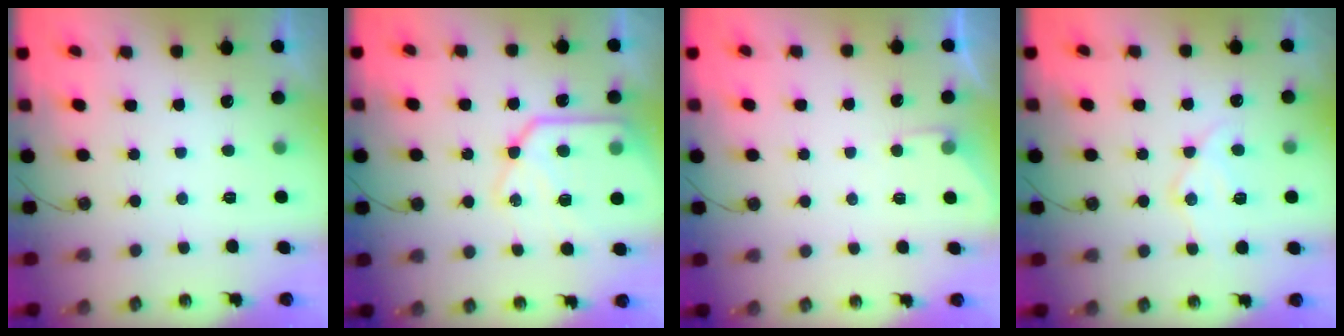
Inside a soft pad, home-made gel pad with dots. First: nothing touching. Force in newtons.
{"total": 17.5, "press": 17.5, "slide": 1.5}
{"total": 3.0, "press": 3.0, "slide": 0.4}
{"total": 13.4, "press": 13.3, "slide": 1.2}